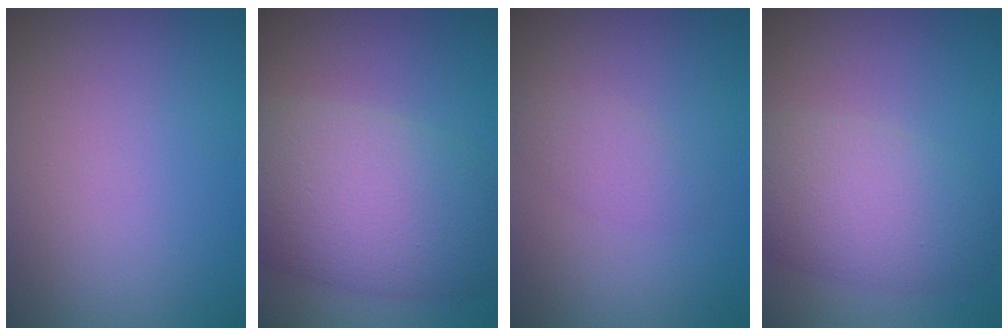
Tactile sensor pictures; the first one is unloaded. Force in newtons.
{"total": 10.7, "press": 10.6, "slide": 0.5}
{"total": 1.7, "press": 1.7, "slide": 0.1}
{"total": 6.6, "press": 6.6, "slide": 0.5}